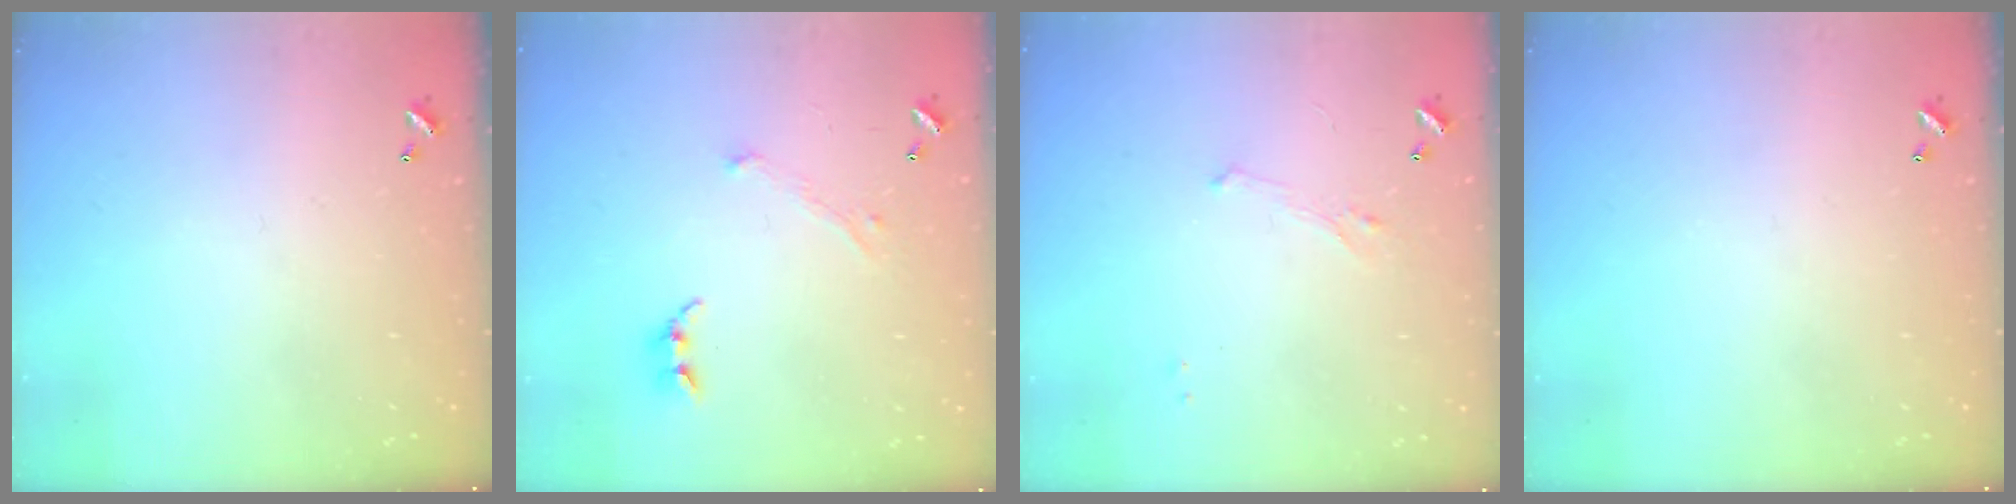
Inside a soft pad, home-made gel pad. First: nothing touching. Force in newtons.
{"total": 1.7, "press": 1.6, "slide": 0.5}
{"total": 1.4, "press": 1.3, "slide": 0.6}
{"total": 0.0}